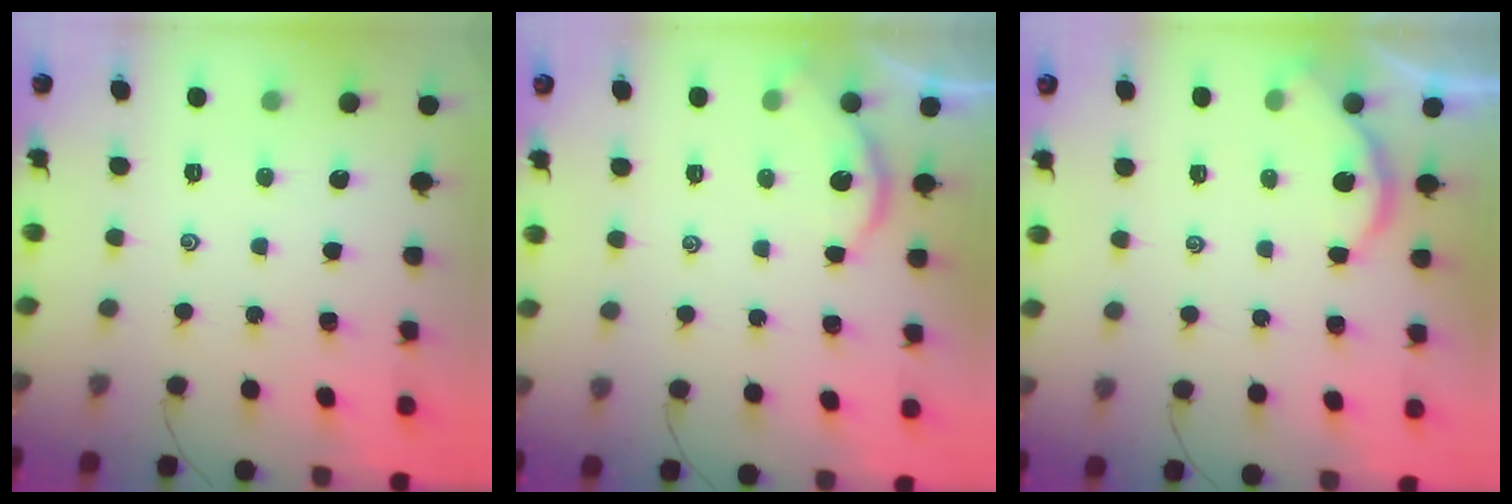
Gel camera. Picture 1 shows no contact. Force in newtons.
{"total": 2.9, "press": 2.9, "slide": 0.2}
{"total": 1.3, "press": 1.3, "slide": 0.2}